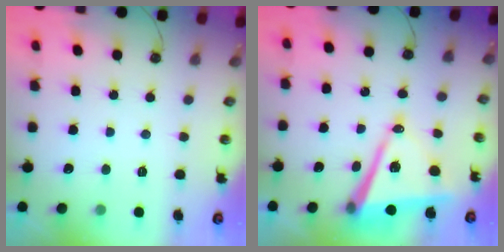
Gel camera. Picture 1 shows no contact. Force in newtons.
{"total": 11.0, "press": 10.1, "slide": 4.2}